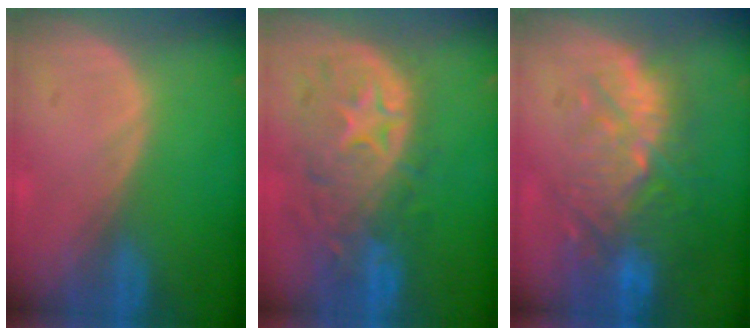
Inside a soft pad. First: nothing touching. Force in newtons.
{"total": 11.1, "press": 9.8, "slide": 5.2}
{"total": 11.2, "press": 9.9, "slide": 5.4}